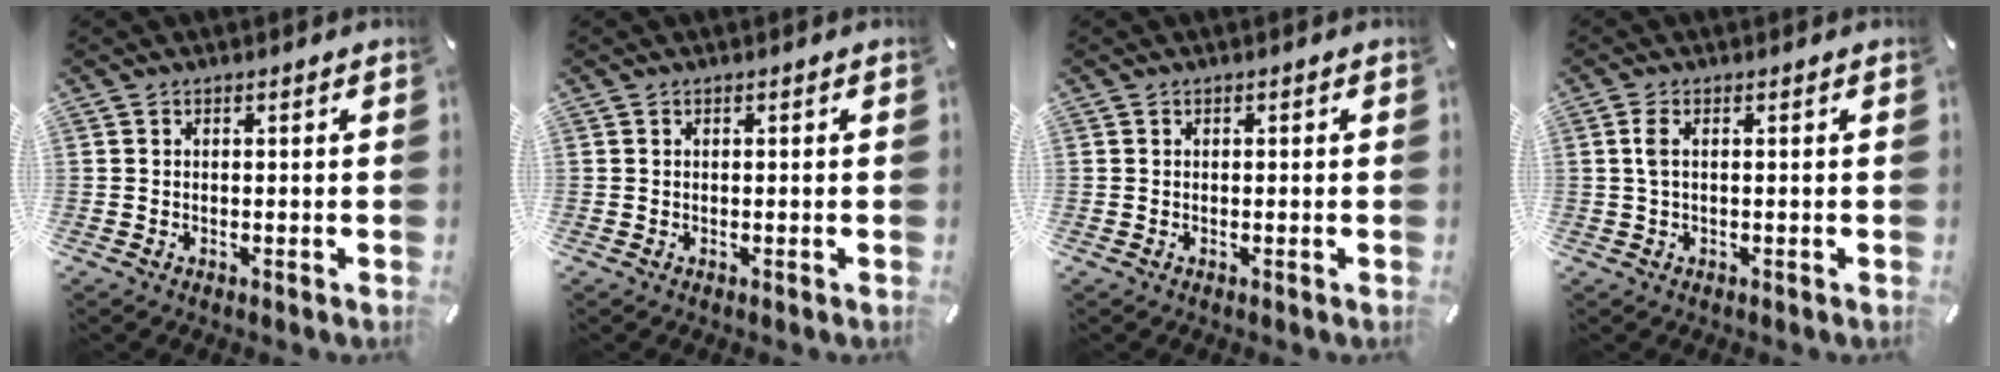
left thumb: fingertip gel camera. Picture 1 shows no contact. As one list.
[{"total": 0.0}, {"total": 0.0}, {"total": 2.3, "force": [0.2, 0.7, 2.2], "torque": [-0.052, -0.001, 0.000]}]